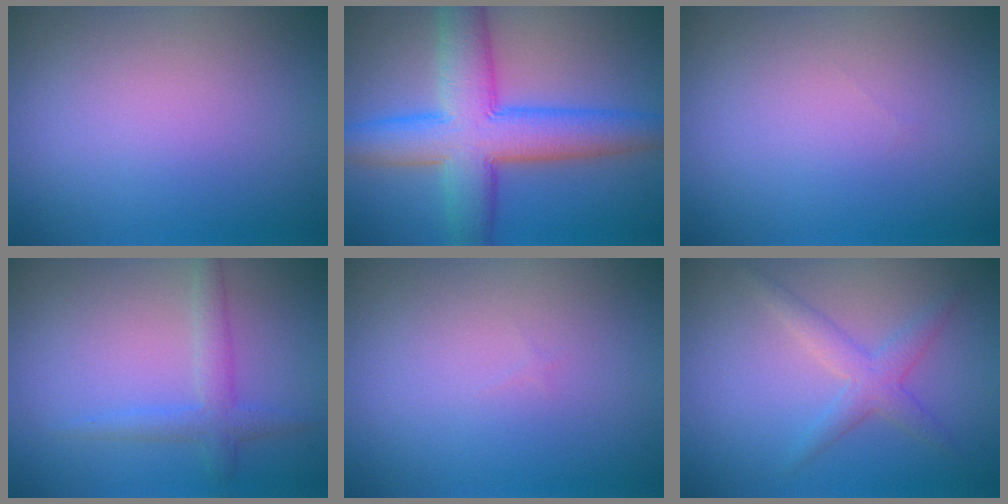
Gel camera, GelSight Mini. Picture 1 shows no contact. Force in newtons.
{"total": 9.6, "press": 9.5, "slide": 0.2}
{"total": 0.0}
{"total": 2.5, "press": 2.5, "slide": 0.1}
{"total": 0.0}
{"total": 2.5, "press": 2.5, "slide": 0.1}